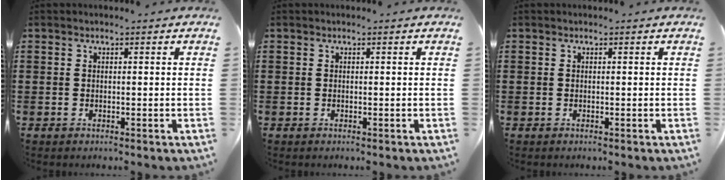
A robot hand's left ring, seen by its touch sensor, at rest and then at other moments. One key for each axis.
{"total": 0.0}
{"total": 0.0}